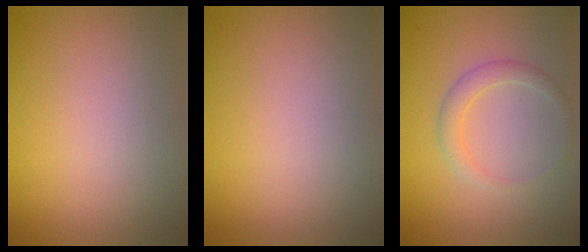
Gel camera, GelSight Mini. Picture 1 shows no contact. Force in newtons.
{"total": 0.0}
{"total": 1.8, "press": 1.8, "slide": 0.2}